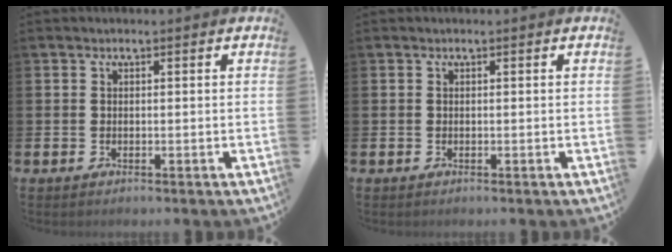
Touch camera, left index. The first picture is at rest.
{"total": 0.0}